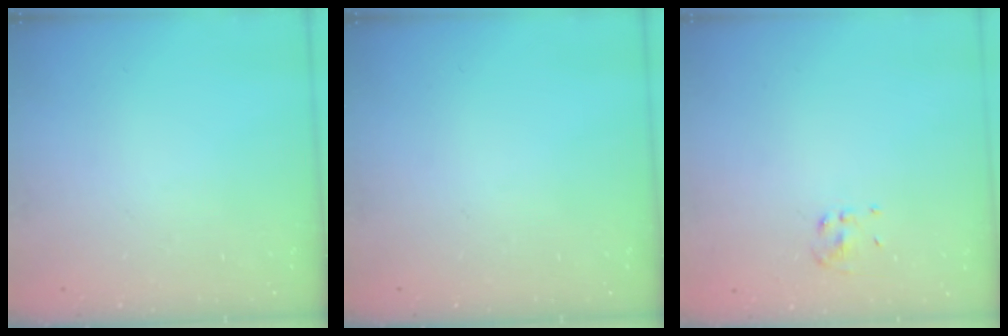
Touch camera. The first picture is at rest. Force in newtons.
{"total": 0.0}
{"total": 3.5, "press": 3.1, "slide": 1.7}